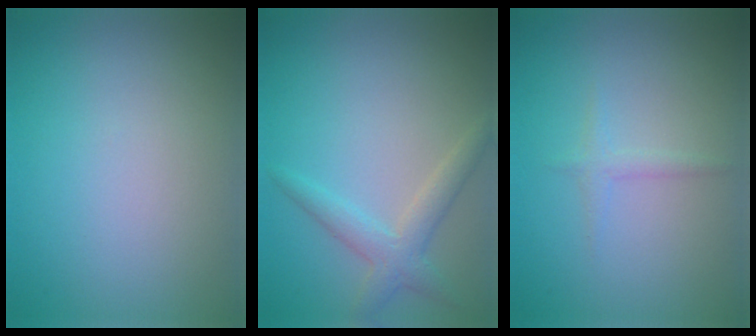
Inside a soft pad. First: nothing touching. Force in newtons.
{"total": 2.8, "press": 2.7, "slide": 0.2}
{"total": 1.0, "press": 1.0, "slide": 0.1}